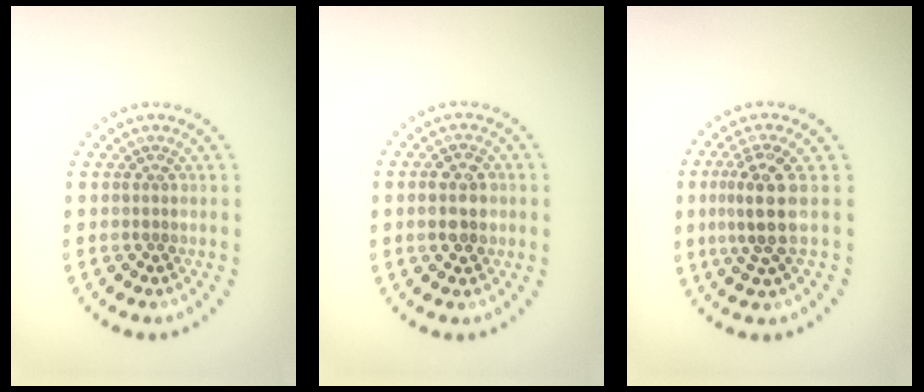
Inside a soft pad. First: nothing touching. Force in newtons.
{"total": 3.5, "press": 3.5, "slide": 0.4}
{"total": 3.8, "press": 3.2, "slide": 2.0}